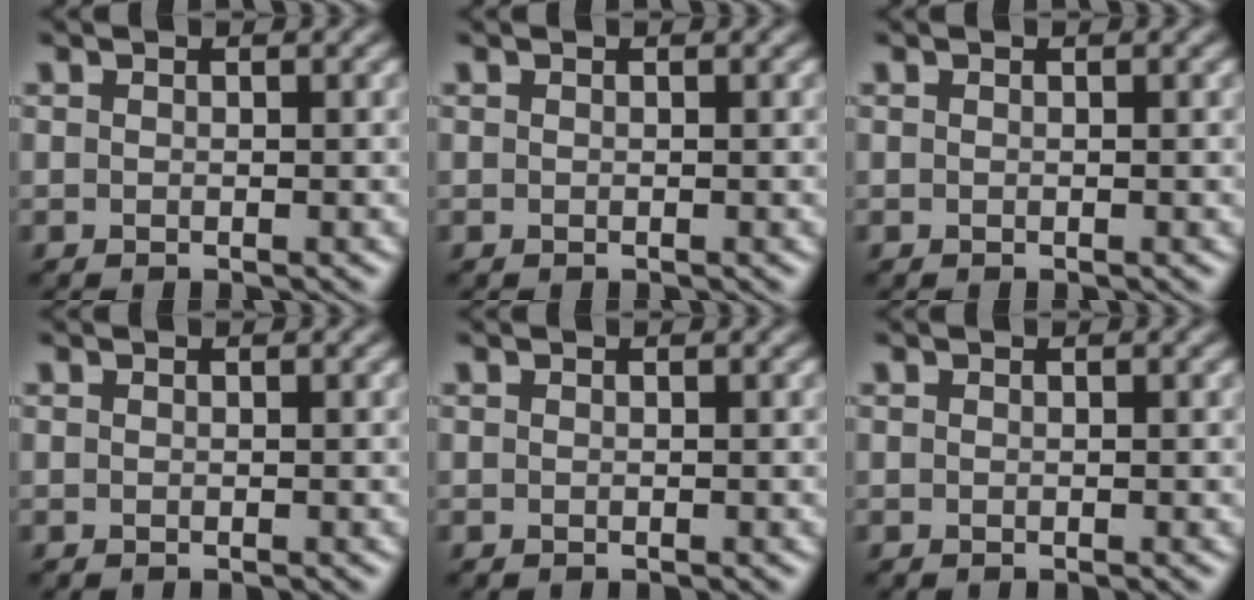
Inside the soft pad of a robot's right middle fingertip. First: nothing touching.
{"total": 0.0}
{"total": 0.0}
{"total": 0.0}
{"total": 0.0}
{"total": 0.0}